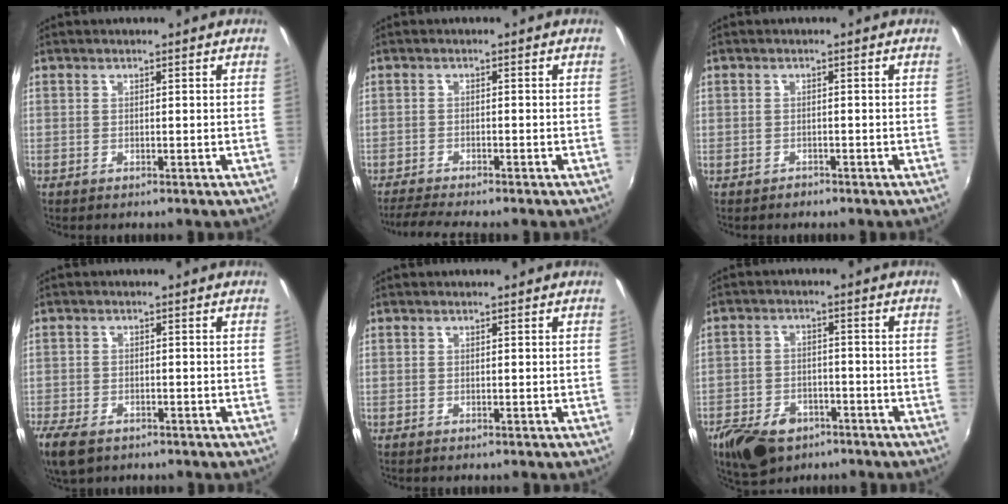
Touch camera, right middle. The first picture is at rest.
{"total": 5.2, "force": [-4.7, 0.0, 2.2], "torque": [-0.062, -0.013, -0.079]}
{"total": 1.3, "force": [-0.9, 0.9, -0.1], "torque": [-0.002, 0.005, -0.012]}
{"total": 7.6, "force": [-5.1, 3.8, 4.2], "torque": [-0.111, -0.026, -0.094]}
{"total": 0.0}
{"total": 12.5, "force": [-8.0, 7.4, 6.2], "torque": [-0.159, -0.012, -0.129]}